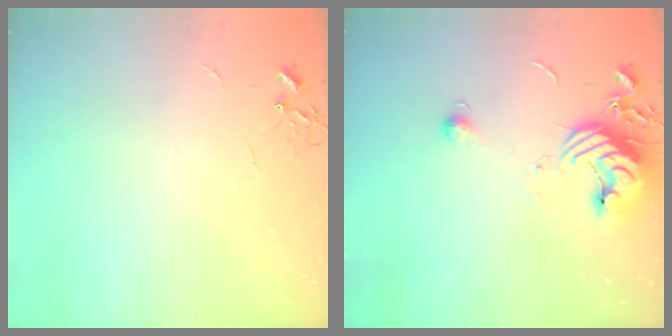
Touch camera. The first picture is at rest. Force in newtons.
{"total": 11.8, "press": 11.7, "slide": 1.3}